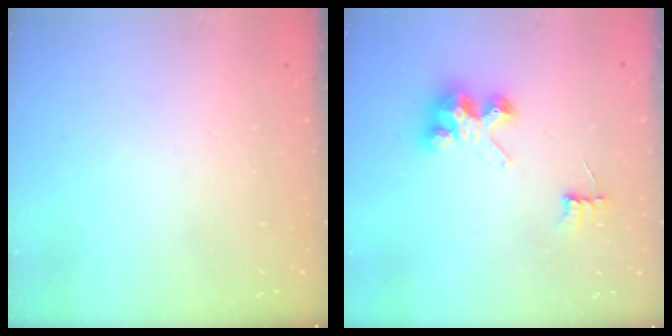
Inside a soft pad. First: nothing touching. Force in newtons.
{"total": 6.8, "press": 6.8, "slide": 0.2}